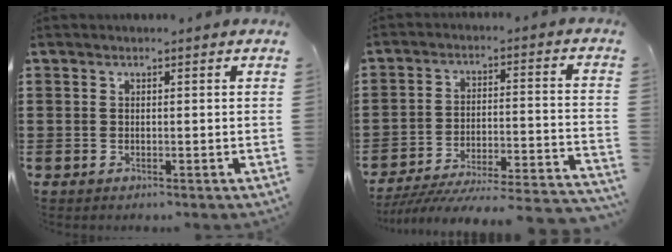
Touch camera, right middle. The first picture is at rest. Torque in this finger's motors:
{"motor_torque": [1.50, -0.64, 0.50, 0.15]}